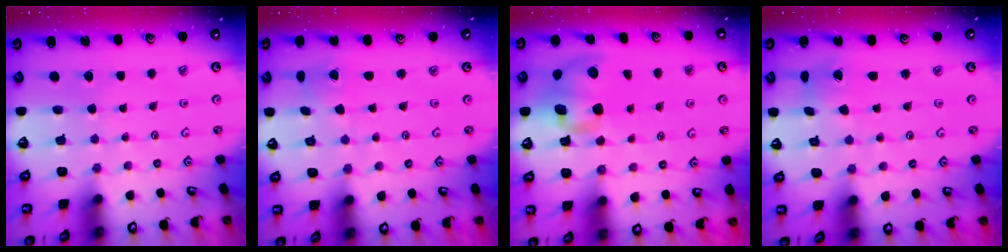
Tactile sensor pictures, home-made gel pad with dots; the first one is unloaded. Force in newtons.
{"total": 1.6, "press": 1.6, "slide": 0.1}
{"total": 10.4, "press": 10.3, "slide": 1.5}
{"total": 1.8, "press": 1.8, "slide": 0.2}